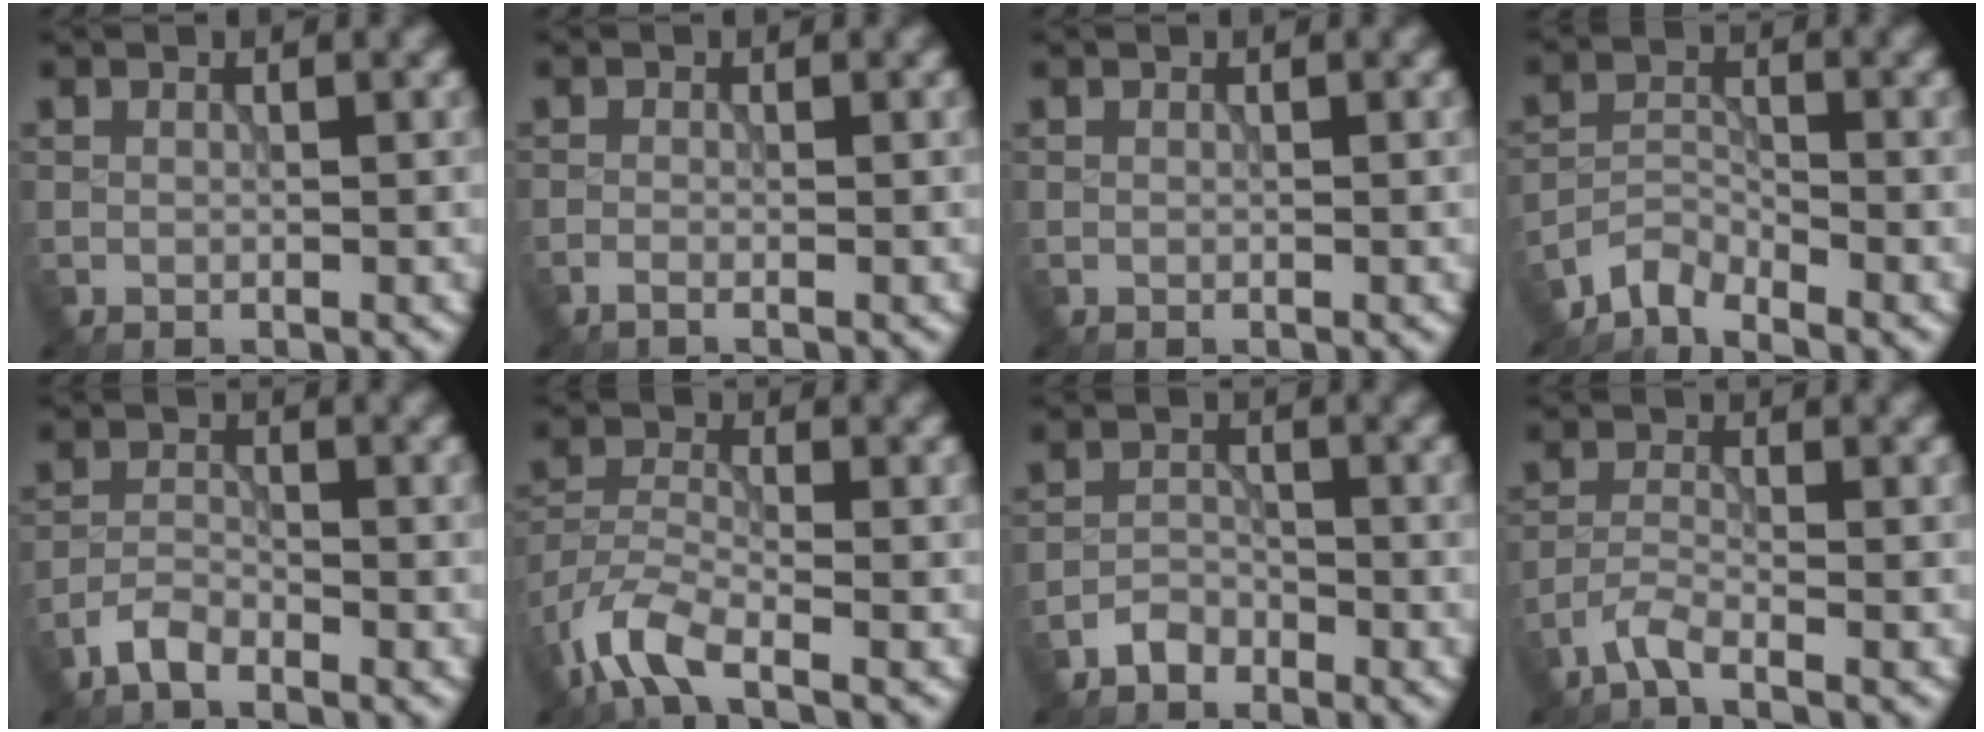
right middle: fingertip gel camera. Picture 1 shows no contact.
{"total": 0.9, "force": [-0.7, 0.0, 0.6], "torque": [-0.012, -0.002, -0.015]}
{"total": 0.0}
{"total": 2.9, "force": [-2.8, 0.5, 0.5], "torque": [-0.005, 0.001, -0.065]}
{"total": 2.5, "force": [-2.1, 0.8, 1.1], "torque": [-0.021, 0.003, -0.047]}
{"total": 5.5, "force": [-3.9, 1.7, 3.4], "torque": [-0.071, -0.007, -0.089]}
{"total": 1.9, "force": [-1.7, 0.9, 0.3], "torque": [0.002, 0.006, -0.034]}
{"total": 2.4, "force": [-2.0, 0.2, 1.3], "torque": [-0.029, -0.003, -0.051]}